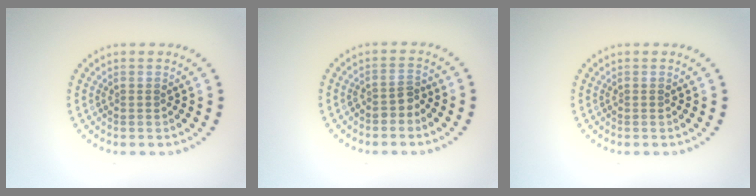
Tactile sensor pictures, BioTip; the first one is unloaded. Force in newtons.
{"total": 1.4, "press": 1.1, "slide": 0.9}
{"total": 0.0}